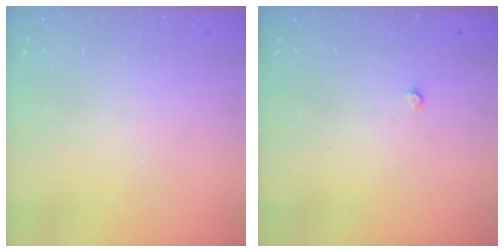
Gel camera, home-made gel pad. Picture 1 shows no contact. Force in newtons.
{"total": 2.0, "press": 1.9, "slide": 0.3}